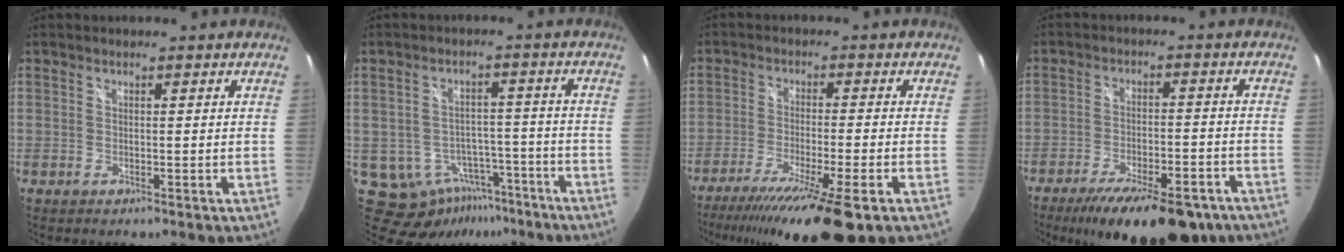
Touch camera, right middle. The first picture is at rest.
{"total": 11.1, "force": [-6.3, 8.1, 4.2], "torque": [-0.090, 0.015, -0.061]}
{"total": 16.9, "force": [-12.1, 1.3, 11.7], "torque": [-0.217, -0.047, -0.194]}
{"total": 19.6, "force": [-14.2, 7.0, 11.5], "torque": [-0.201, -0.032, -0.197]}